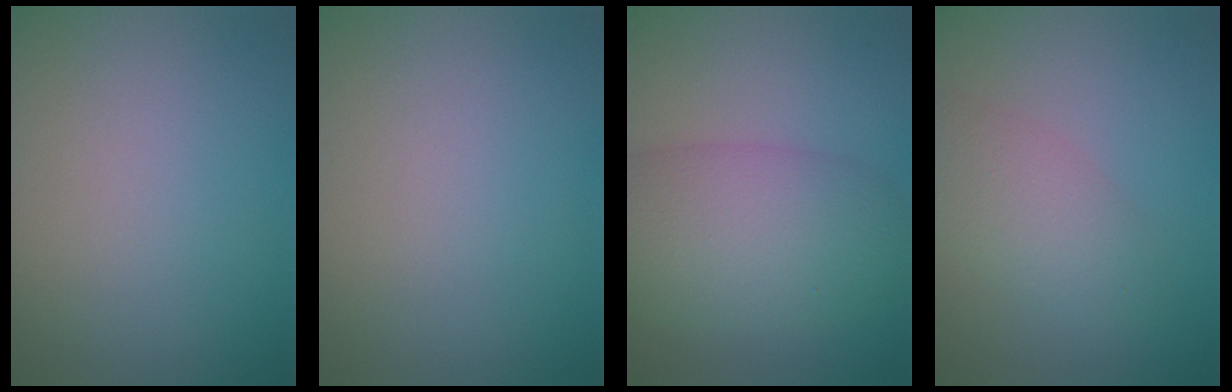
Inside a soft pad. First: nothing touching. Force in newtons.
{"total": 0.0}
{"total": 7.5, "press": 7.4, "slide": 0.2}
{"total": 2.7, "press": 2.7, "slide": 0.2}